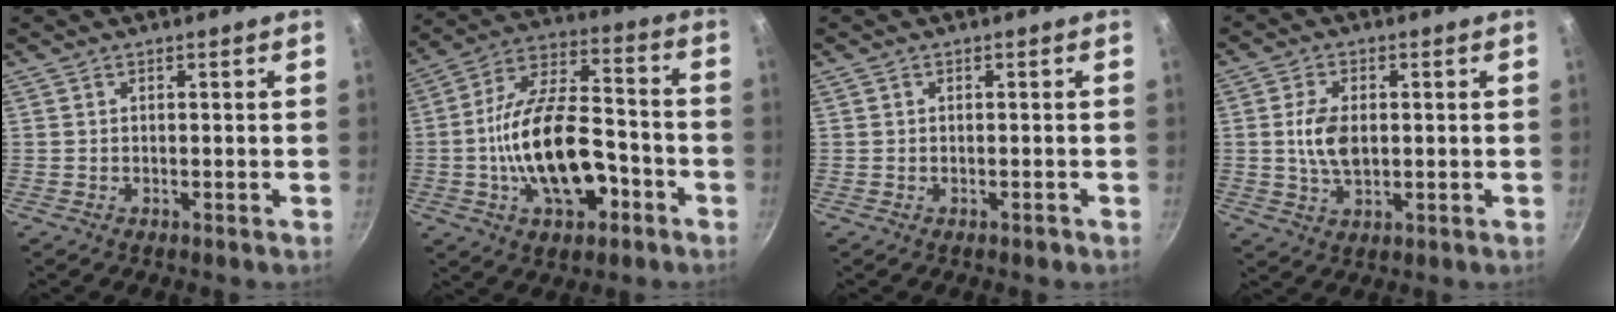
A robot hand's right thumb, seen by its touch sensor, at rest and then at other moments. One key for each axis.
{"total": 19.1, "fx": -5.6, "fy": 10.1, "fz": 15.2, "tx": -0.245, "ty": 0.051, "tz": -0.095}
{"total": 0.7, "fx": -0.5, "fy": 0.4, "fz": 0.4, "tx": -0.002, "ty": 0.007, "tz": -0.005}
{"total": 7.0, "fx": 0.3, "fy": 4.2, "fz": 5.6, "tx": -0.102, "ty": -0.001, "tz": 0.006}